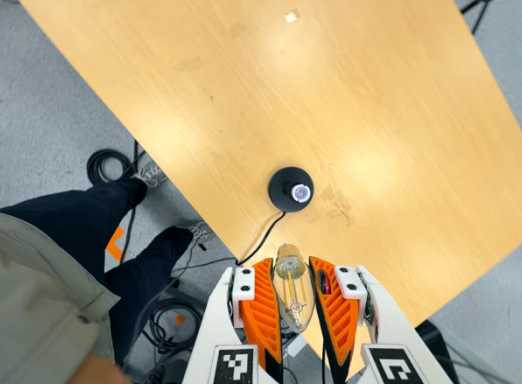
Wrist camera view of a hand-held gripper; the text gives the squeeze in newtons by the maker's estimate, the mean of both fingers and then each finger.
{"total": 21.2, "left": 23.5, "right": 18.9}